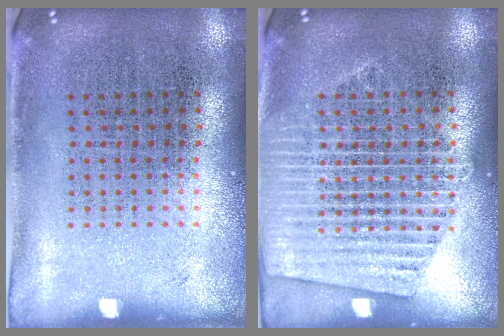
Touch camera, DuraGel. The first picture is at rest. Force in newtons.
{"total": 1.6, "press": 1.6, "slide": 0.2}